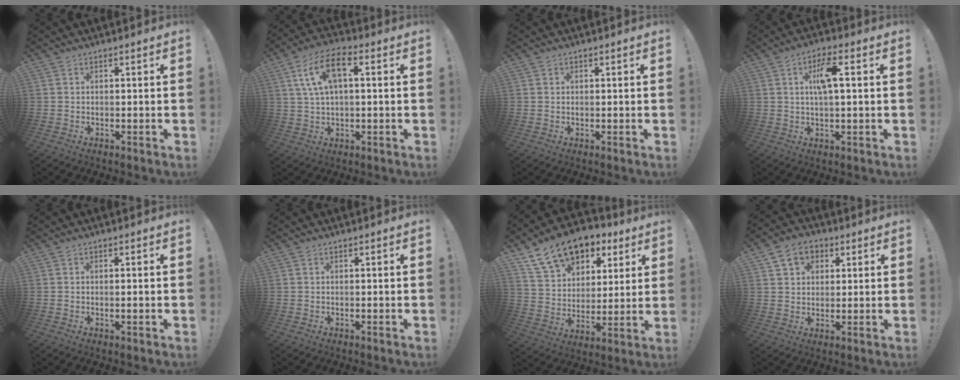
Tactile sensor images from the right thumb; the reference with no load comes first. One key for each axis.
{"total": 11.0, "fx": 3.1, "fy": 5.5, "fz": 9.0, "tx": -0.173, "ty": 0.007, "tz": 0.059}
{"total": 0.6, "fx": 0.3, "fy": 0.5, "fz": -0.1, "tx": 0.009, "ty": -0.001, "tz": 0.005}
{"total": 8.1, "fx": 1.8, "fy": 2.4, "fz": 7.5, "tx": -0.116, "ty": 0.003, "tz": 0.023}
{"total": 1.2, "fx": -0.1, "fy": -0.3, "fz": 1.2, "tx": -0.022, "ty": 0.000, "tz": -0.003}
{"total": 0.5, "fx": -0.1, "fy": 0.1, "fz": -0.5, "tx": 0.004, "ty": 0.003, "tz": 0.001}
{"total": 15.7, "fx": 10.1, "fy": 10.2, "fz": 6.5, "tx": -0.105, "ty": -0.057, "tz": 0.188}
{"total": 8.2, "fx": 3.8, "fy": 6.5, "fz": 3.3, "tx": -0.044, "ty": -0.010, "tz": 0.074}